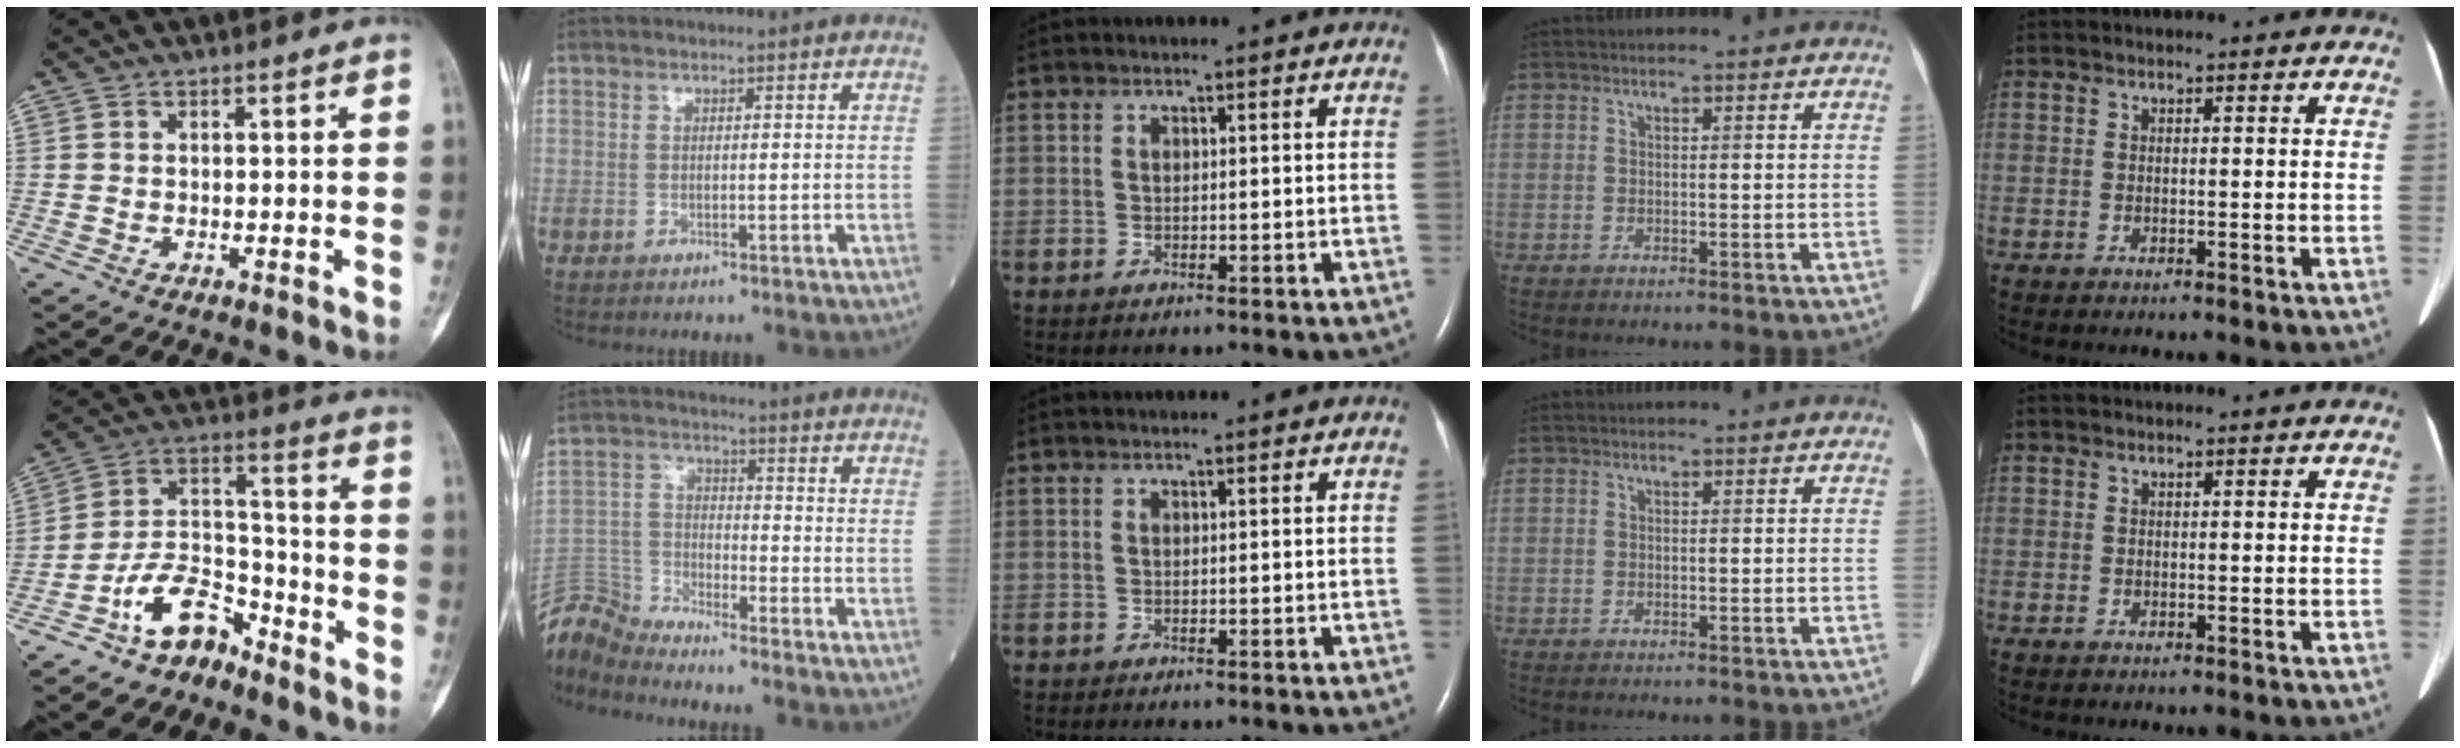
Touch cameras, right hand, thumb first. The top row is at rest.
{"thumb": {"total": 10.5, "force": [-7.7, 5.2, 4.9], "torque": [-0.082, 0.089, -0.150]}, "index": {"total": 8.3, "force": [-8.3, -0.9, -0.4], "torque": [-0.003, 0.013, -0.165]}}